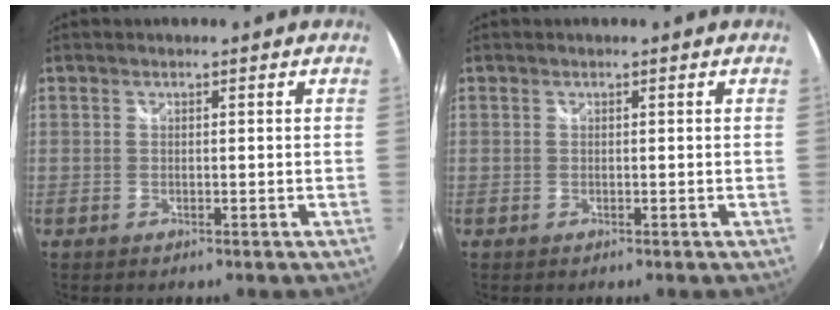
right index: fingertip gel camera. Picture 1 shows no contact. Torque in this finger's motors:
{"motor_torque": [0.00, 0.00, 0.00, -0.01]}